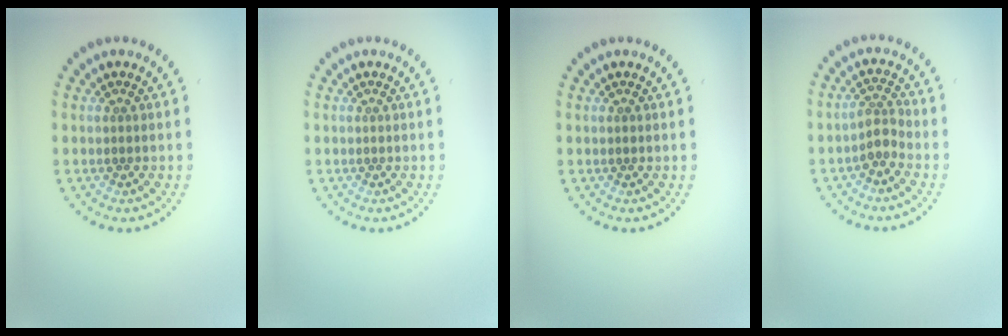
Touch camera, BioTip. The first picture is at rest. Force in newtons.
{"total": 0.0}
{"total": 0.5, "press": 0.5, "slide": 0.1}
{"total": 2.1, "press": 1.6, "slide": 1.4}